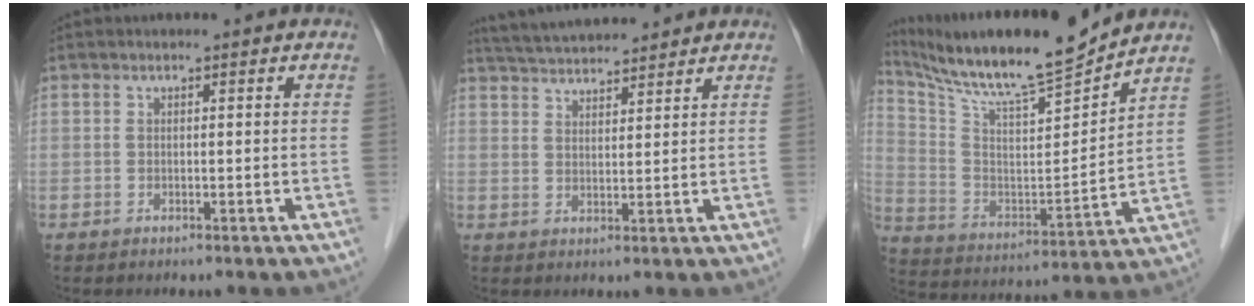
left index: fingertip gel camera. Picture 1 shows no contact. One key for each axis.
{"total": 9.5, "fx": 9.0, "fy": 1.0, "fz": 2.9, "tx": -0.058, "ty": 0.030, "tz": 0.148}
{"total": 17.8, "fx": 16.1, "fy": -0.1, "fz": 7.7, "tx": -0.149, "ty": -0.014, "tz": 0.277}